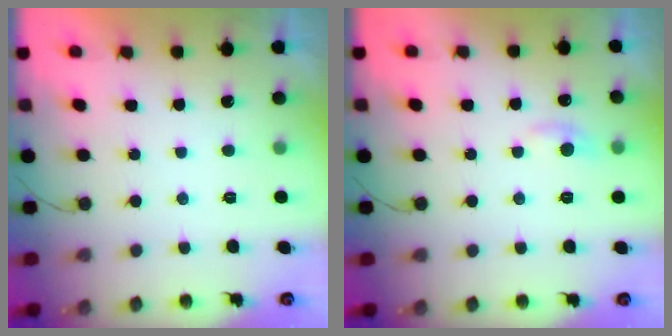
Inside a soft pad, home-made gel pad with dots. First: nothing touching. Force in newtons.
{"total": 5.3, "press": 5.2, "slide": 0.8}